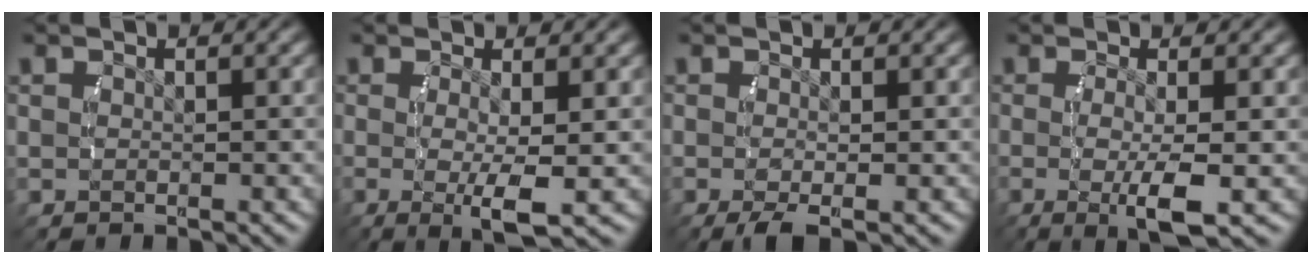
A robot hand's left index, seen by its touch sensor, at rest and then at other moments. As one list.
[{"total": 4.8, "force": [-1.4, 1.0, 4.4], "torque": [-0.083, -0.028, -0.011]}, {"total": 2.0, "force": [-1.3, 0.4, 1.5], "torque": [-0.032, -0.015, -0.014]}, {"total": 5.0, "force": [-1.6, 1.0, 4.6], "torque": [-0.089, -0.024, -0.017]}]